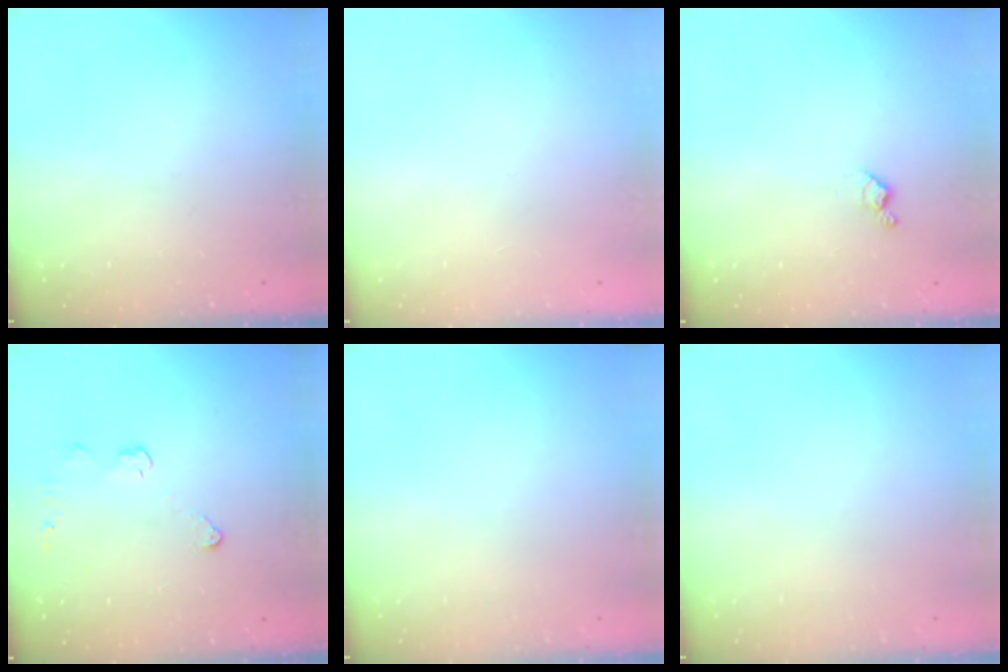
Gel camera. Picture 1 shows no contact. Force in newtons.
{"total": 0.0}
{"total": 4.0, "press": 3.9, "slide": 0.6}
{"total": 3.8, "press": 3.7, "slide": 0.4}
{"total": 0.0}
{"total": 0.0}